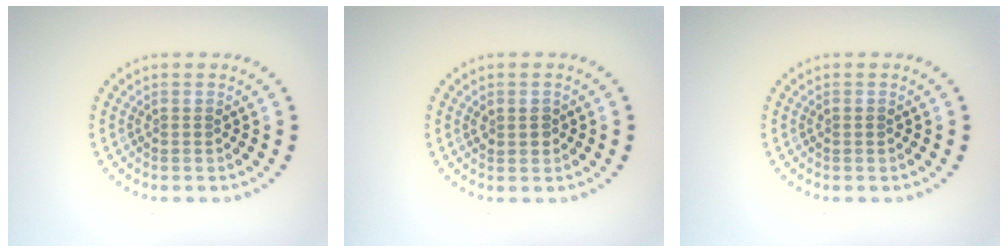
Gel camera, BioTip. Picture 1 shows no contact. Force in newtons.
{"total": 1.4, "press": 1.3, "slide": 0.4}
{"total": 0.6, "press": 0.6, "slide": 0.0}